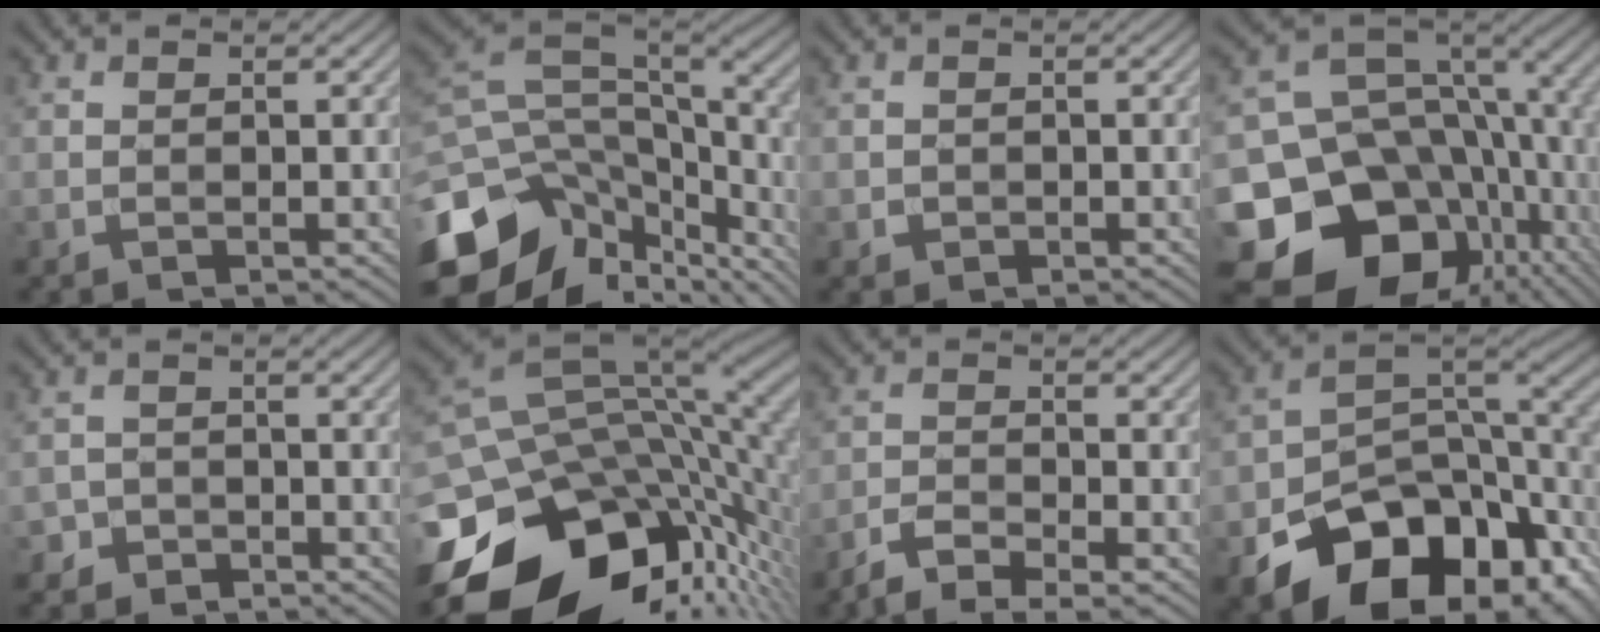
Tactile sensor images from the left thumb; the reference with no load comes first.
{"total": 16.5, "force": [-9.3, 10.0, 9.4], "torque": [-0.231, -0.020, -0.129]}
{"total": 0.8, "force": [-0.2, 0.8, -0.1], "torque": [-0.002, -0.005, -0.001]}
{"total": 19.9, "force": [-8.2, 15.4, 9.6], "torque": [-0.198, -0.027, -0.106]}
{"total": 2.0, "force": [-1.6, 1.2, -0.4], "torque": [0.011, 0.005, -0.034]}
{"total": 17.7, "force": [-7.9, 10.2, 12.1], "torque": [-0.249, -0.034, -0.124]}
{"total": 4.5, "force": [-3.8, 0.8, 2.3], "torque": [-0.053, -0.006, -0.079]}
{"total": 16.7, "force": [-9.0, 10.1, 9.8], "torque": [-0.175, -0.044, -0.124]}